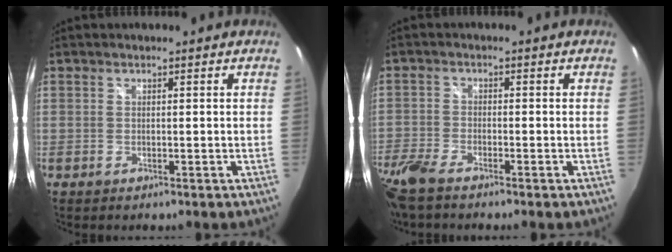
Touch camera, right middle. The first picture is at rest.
{"total": 9.3, "force": [-7.3, 2.1, 5.3], "torque": [-0.142, -0.031, -0.145]}